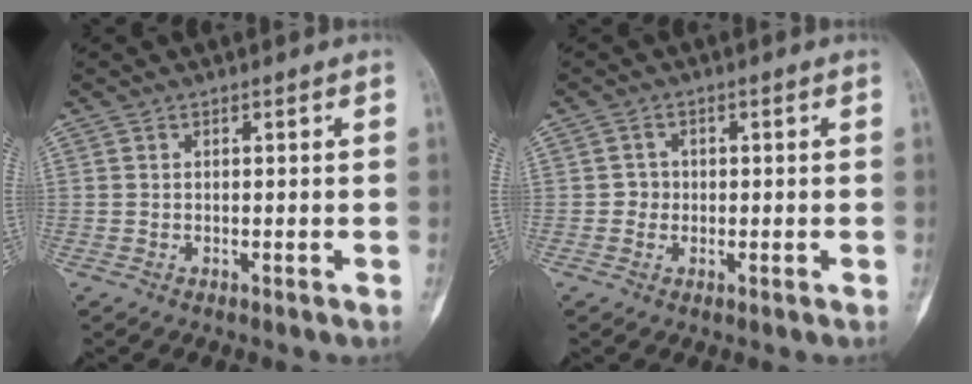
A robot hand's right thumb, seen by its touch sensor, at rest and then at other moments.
{"total": 2.0, "force": [-0.2, 1.9, 0.4], "torque": [0.006, 0.008, -0.008]}